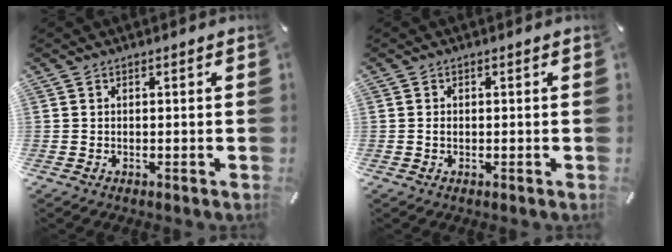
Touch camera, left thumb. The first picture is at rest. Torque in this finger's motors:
{"motor_torque": [0.32, 0.21, 0.09, -0.06, 0.04]}